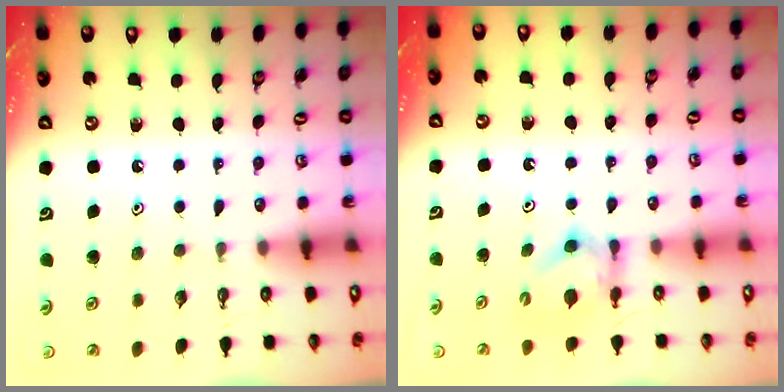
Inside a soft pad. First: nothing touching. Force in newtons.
{"total": 6.0, "press": 6.0, "slide": 0.2}